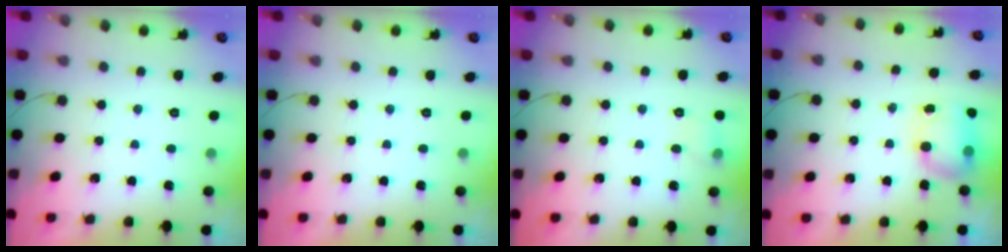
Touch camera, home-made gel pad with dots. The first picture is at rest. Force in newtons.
{"total": 0.0}
{"total": 5.5, "press": 5.3, "slide": 1.5}
{"total": 7.6, "press": 7.5, "slide": 0.9}